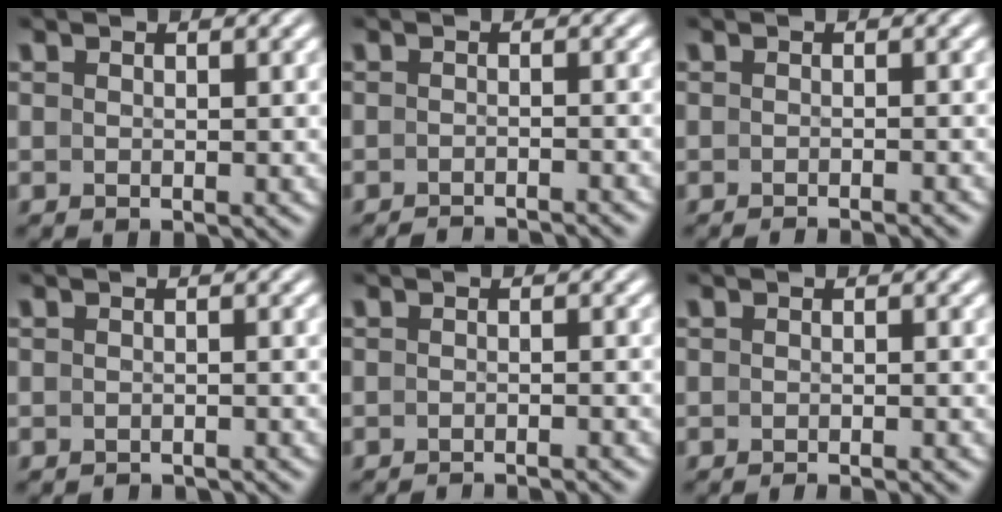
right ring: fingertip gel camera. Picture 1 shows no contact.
{"total": 3.4, "force": [-3.4, 0.0, 0.2], "torque": [-0.002, -0.010, -0.051]}
{"total": 2.2, "force": [-2.1, -0.1, 0.4], "torque": [0.000, -0.001, -0.033]}
{"total": 2.1, "force": [-2.1, 0.0, 0.0], "torque": [-0.002, -0.009, -0.029]}
{"total": 2.9, "force": [-2.9, -0.1, 0.2], "torque": [-0.001, -0.007, -0.042]}
{"total": 2.0, "force": [-1.9, -0.1, 0.4], "torque": [-0.001, 0.001, -0.029]}